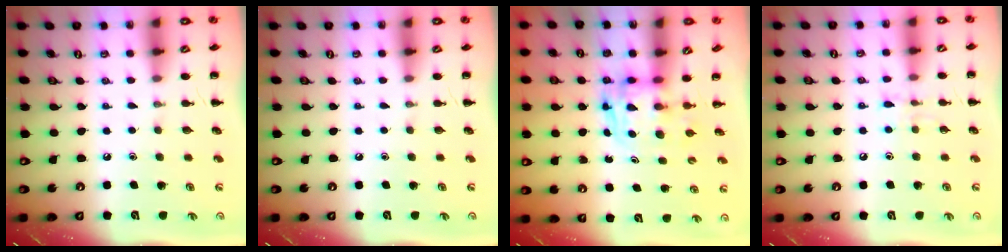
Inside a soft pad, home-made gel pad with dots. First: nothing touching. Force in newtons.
{"total": 0.0}
{"total": 2.6, "press": 2.6, "slide": 0.2}
{"total": 5.9, "press": 5.8, "slide": 1.1}